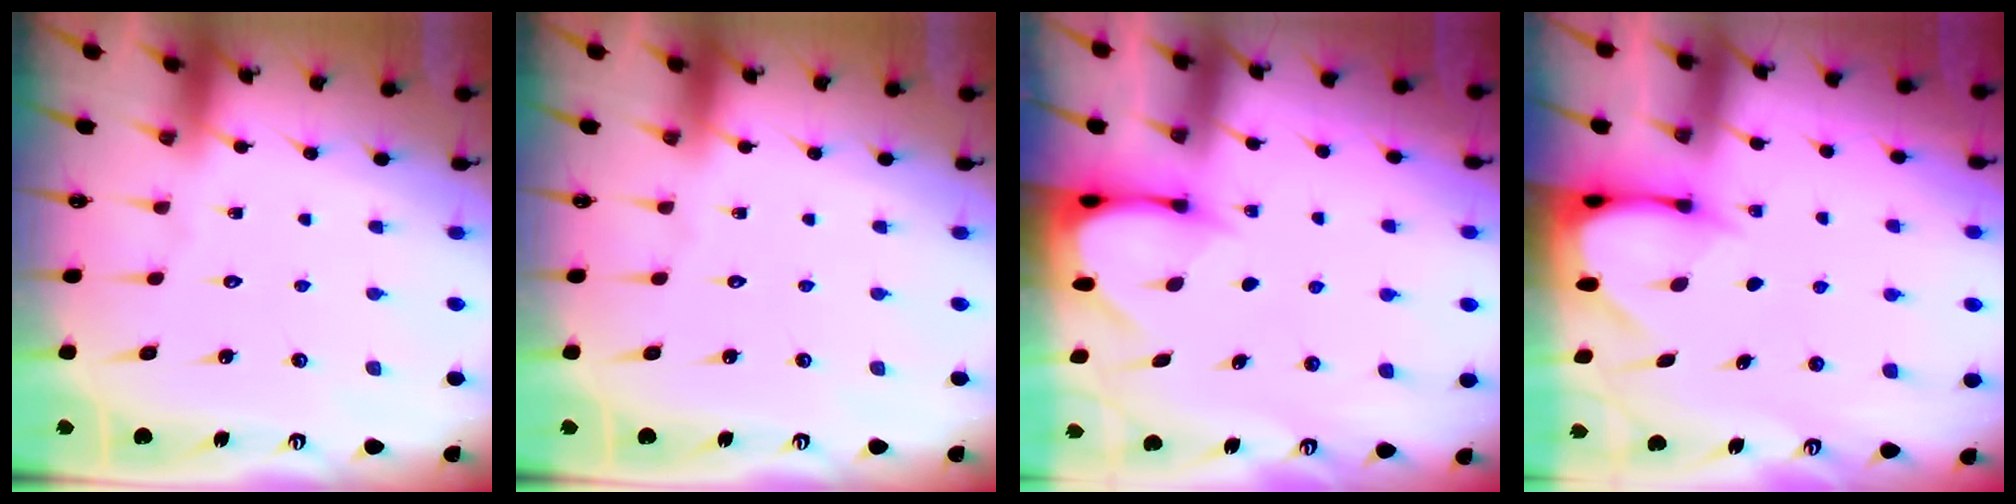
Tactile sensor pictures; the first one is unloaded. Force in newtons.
{"total": 0.0}
{"total": 3.3, "press": 3.3, "slide": 0.3}
{"total": 3.5, "press": 3.4, "slide": 0.3}